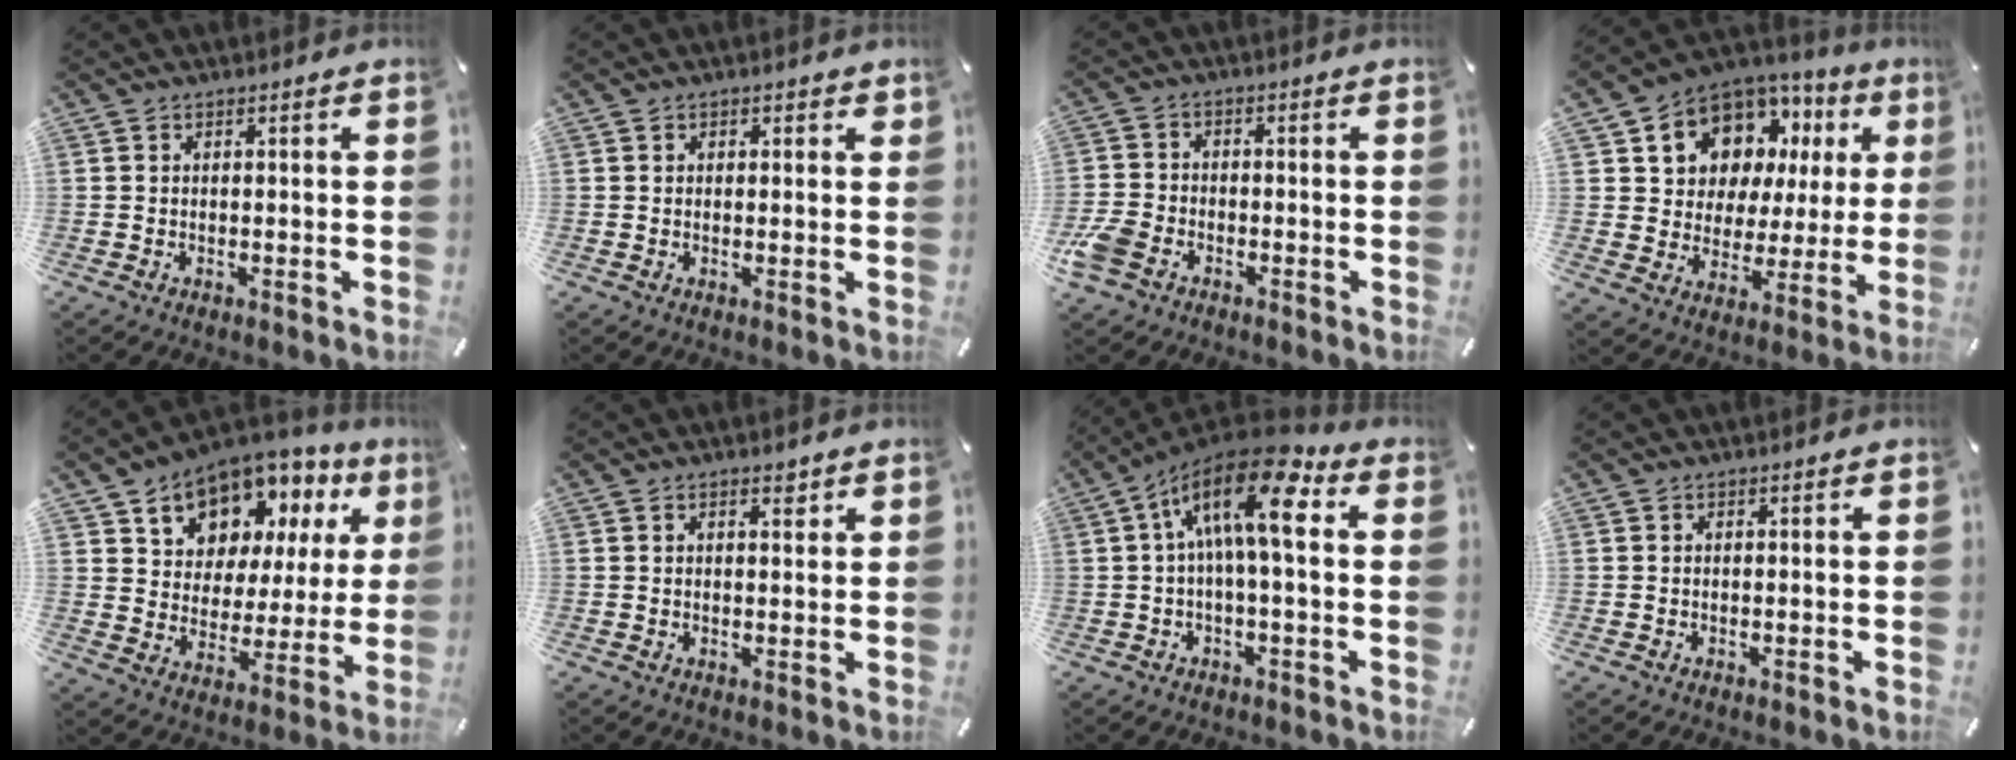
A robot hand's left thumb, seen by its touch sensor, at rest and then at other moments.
{"total": 0.8, "force": [0.4, 0.6, 0.3], "torque": [0.002, 0.001, 0.005]}
{"total": 6.5, "force": [-3.5, 4.6, 3.0], "torque": [-0.076, 0.015, -0.068]}
{"total": 11.0, "force": [6.4, 8.5, 2.5], "torque": [-0.062, -0.057, 0.124]}
{"total": 11.2, "force": [8.3, 7.3, 1.7], "torque": [-0.045, -0.075, 0.151]}
{"total": 1.9, "force": [1.1, 1.0, 1.2], "torque": [-0.018, 0.000, 0.016]}
{"total": 15.7, "force": [3.4, 5.6, 14.2], "torque": [-0.254, -0.015, 0.052]}
{"total": 0.0}